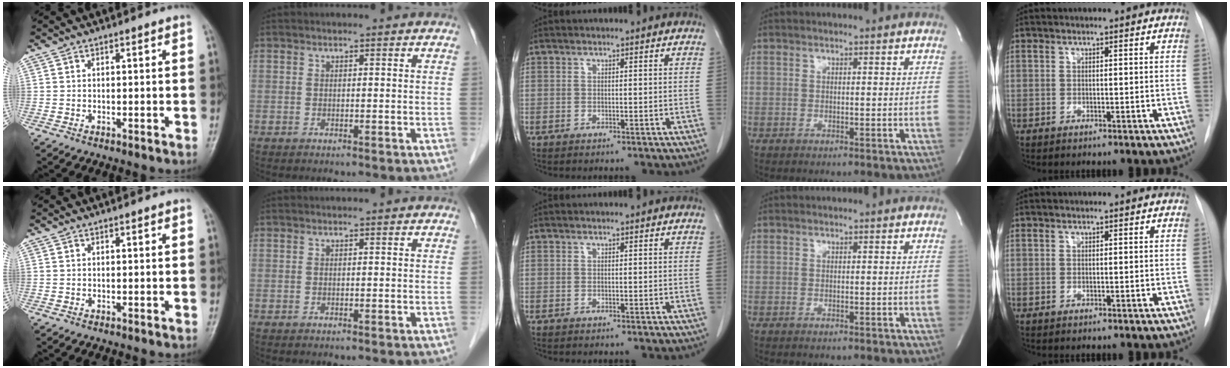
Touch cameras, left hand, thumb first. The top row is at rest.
{}